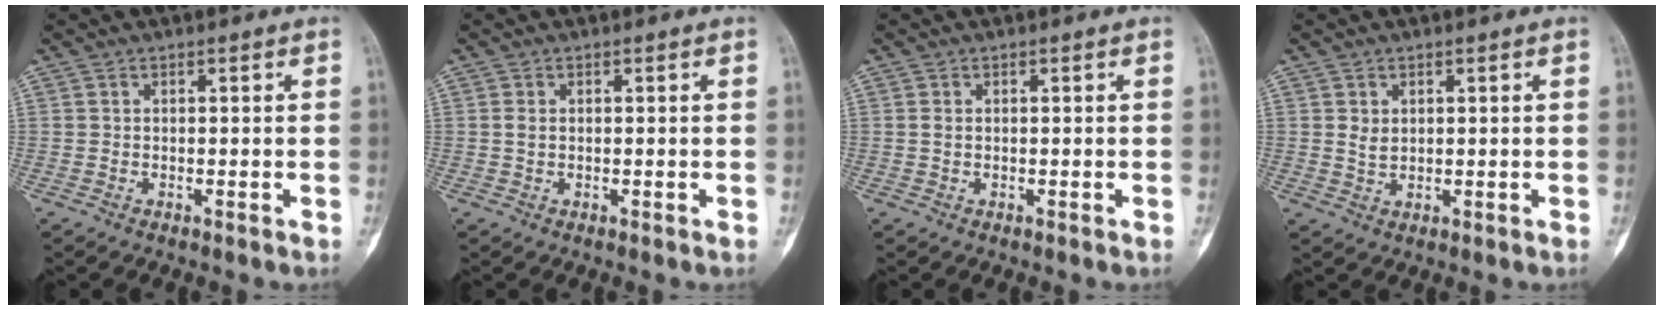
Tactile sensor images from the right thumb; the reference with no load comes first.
{"total": 1.1, "force": [0.1, 0.7, 0.8], "torque": [-0.012, 0.002, 0.001]}
{"total": 0.7, "force": [0.1, 0.5, 0.5], "torque": [-0.007, 0.002, 0.000]}
{"total": 2.3, "force": [0.7, 1.7, 1.4], "torque": [-0.015, -0.005, 0.016]}